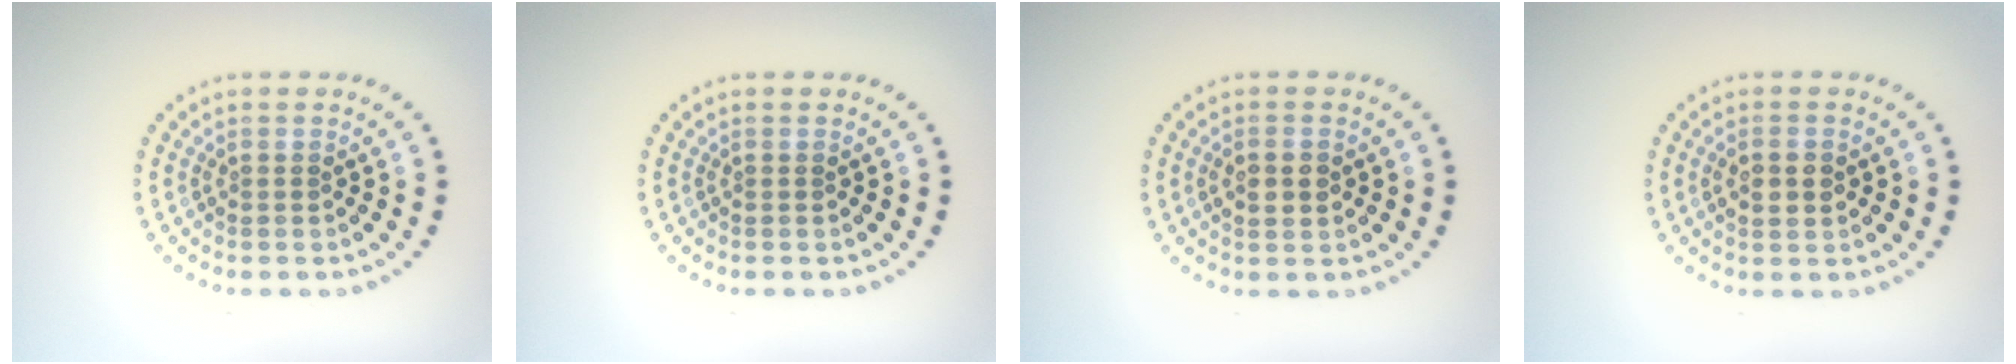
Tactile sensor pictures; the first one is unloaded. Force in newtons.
{"total": 0.0}
{"total": 1.7, "press": 1.7, "slide": 0.2}
{"total": 1.7, "press": 1.7, "slide": 0.2}